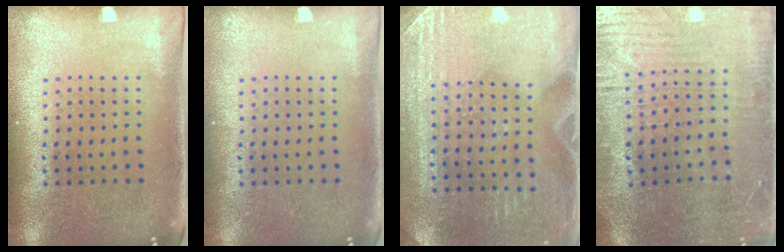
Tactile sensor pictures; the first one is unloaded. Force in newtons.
{"total": 0.0}
{"total": 3.0, "press": 2.9, "slide": 0.7}
{"total": 1.4, "press": 1.3, "slide": 0.5}